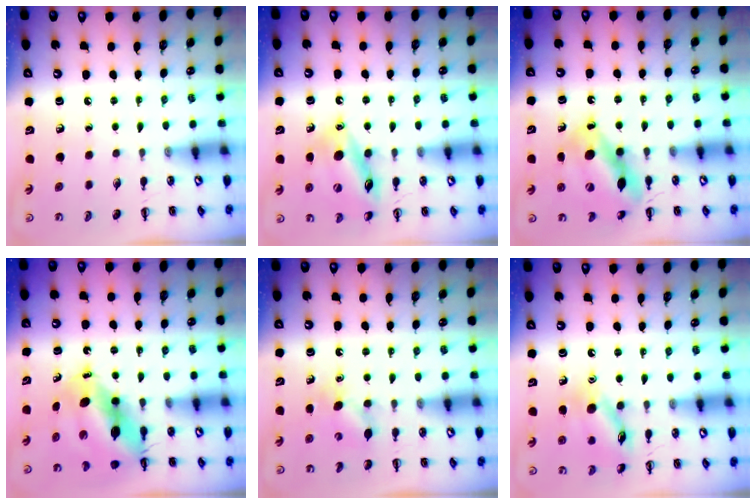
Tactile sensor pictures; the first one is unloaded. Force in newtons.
{"total": 15.0, "press": 14.7, "slide": 3.1}
{"total": 12.0, "press": 11.6, "slide": 3.0}
{"total": 10.4, "press": 10.0, "slide": 2.9}
{"total": 4.1, "press": 3.9, "slide": 1.3}
{"total": 12.3, "press": 12.3, "slide": 0.9}